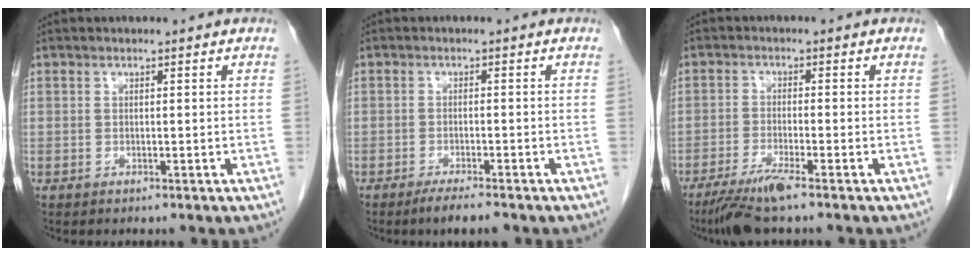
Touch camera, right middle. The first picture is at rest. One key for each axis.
{"total": 3.5, "fx": -2.8, "fy": 0.2, "fz": 2.2, "tx": -0.038, "ty": -0.006, "tz": -0.047}
{"total": 5.9, "fx": -4.3, "fy": -0.3, "fz": 4.0, "tx": -0.078, "ty": -0.018, "tz": -0.084}